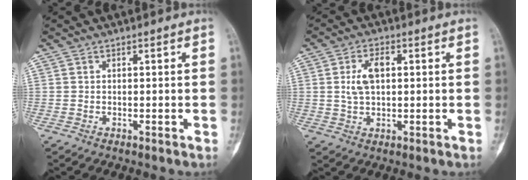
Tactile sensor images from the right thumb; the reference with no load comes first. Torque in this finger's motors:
{"motor_torque": [0.57, 1.17, 0.34, -0.31, 0.01]}